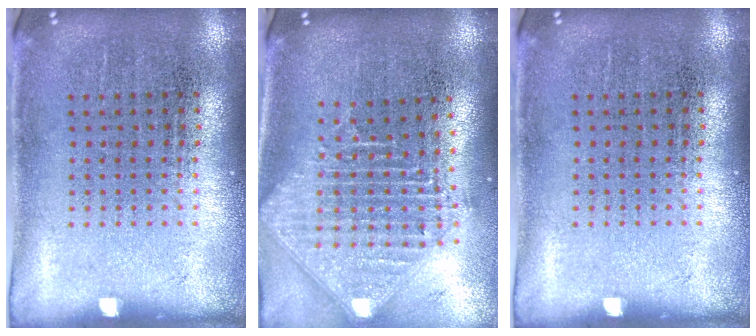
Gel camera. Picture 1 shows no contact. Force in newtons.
{"total": 2.4, "press": 1.8, "slide": 1.5}
{"total": 0.0}